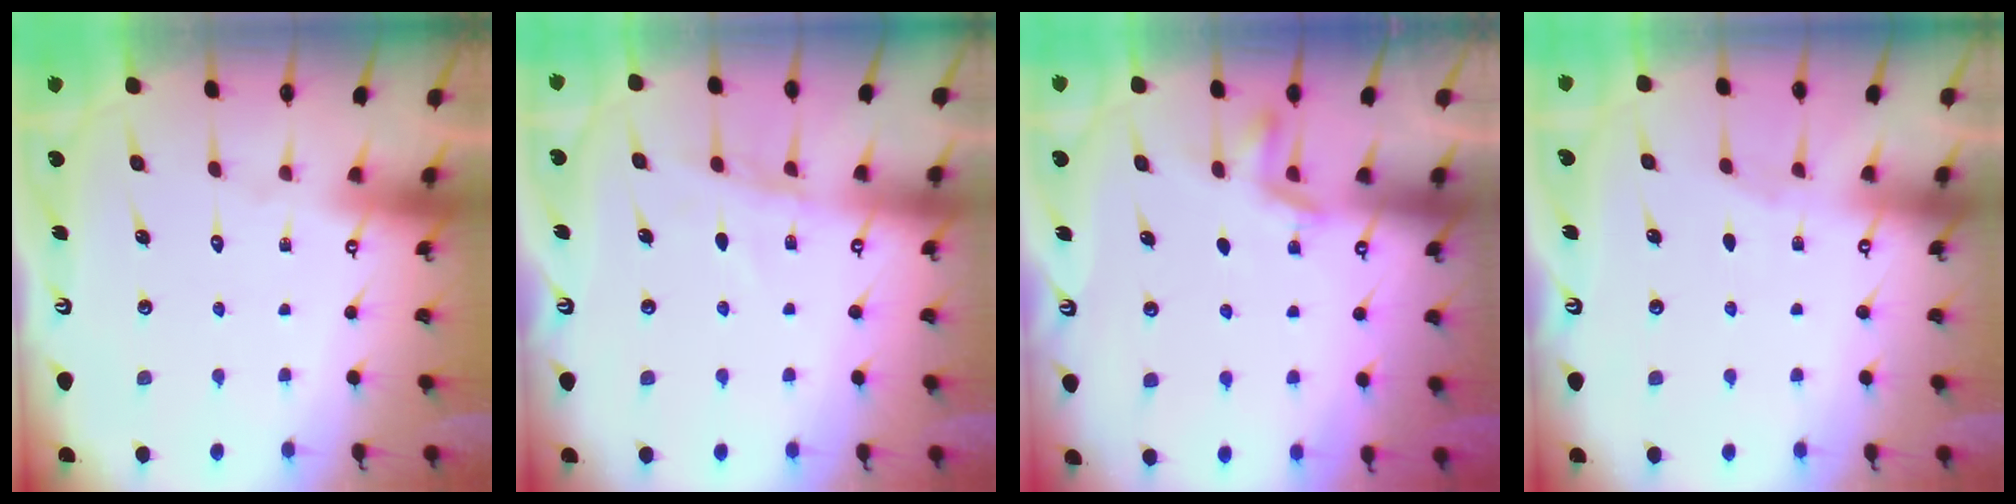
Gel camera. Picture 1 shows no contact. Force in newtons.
{"total": 7.0, "press": 7.0, "slide": 0.5}
{"total": 4.5, "press": 4.3, "slide": 1.2}
{"total": 2.5, "press": 2.5, "slide": 0.4}